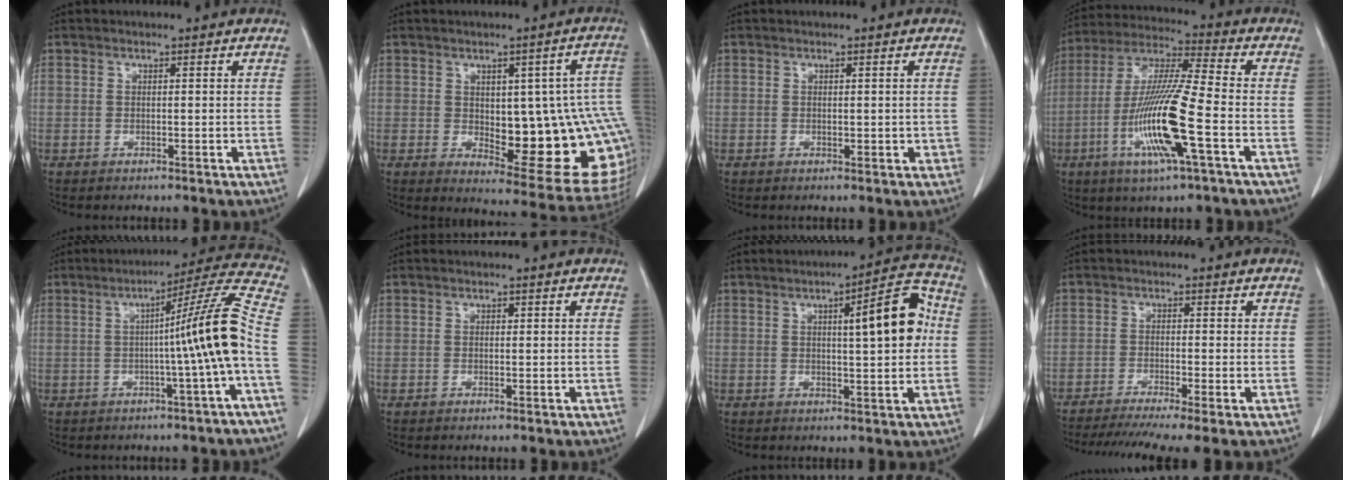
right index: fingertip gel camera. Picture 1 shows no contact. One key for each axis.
{"total": 18.3, "fx": -1.1, "fy": 5.8, "fz": 17.4, "tx": -0.158, "ty": 0.015, "tz": 0.010}
{"total": 1.2, "fx": -0.1, "fy": 0.8, "fz": 0.8, "tx": -0.006, "ty": 0.000, "tz": 0.002}
{"total": 15.5, "fx": -4.9, "fy": 0.3, "fz": 14.7, "tx": -0.303, "ty": -0.014, "tz": -0.097}
{"total": 12.2, "fx": -1.5, "fy": -2.5, "fz": 11.8, "tx": -0.154, "ty": 0.014, "tz": -0.025}
{"total": 0.0}
{"total": 10.2, "fx": 1.6, "fy": 1.7, "fz": 10.0, "tx": -0.131, "ty": 0.022, "tz": 0.018}
{"total": 9.1, "fx": -6.8, "fy": 0.0, "fz": 6.0, "tx": -0.094, "ty": -0.013, "tz": -0.108}